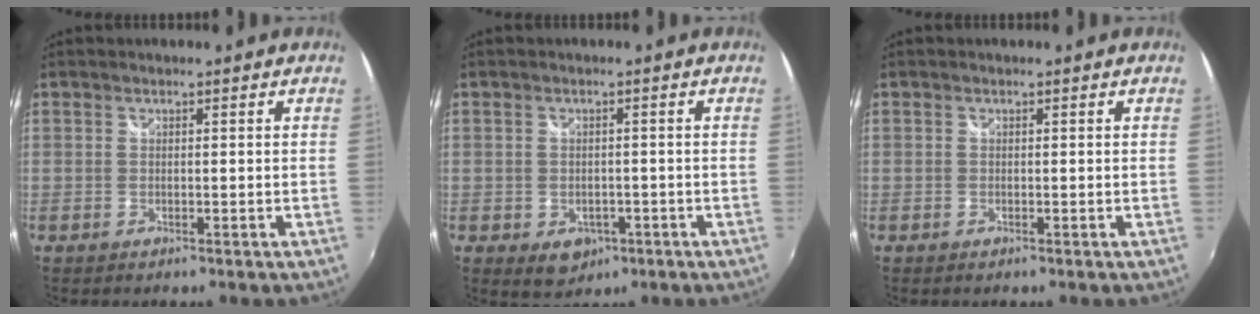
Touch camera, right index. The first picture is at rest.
{"total": 5.4, "force": [-2.3, 4.1, 2.6], "torque": [-0.054, -0.012, -0.024]}
{"total": 0.0}